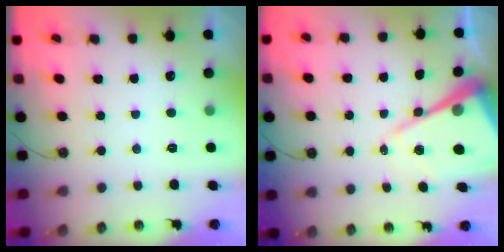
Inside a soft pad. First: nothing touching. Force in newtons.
{"total": 17.0, "press": 16.9, "slide": 1.8}